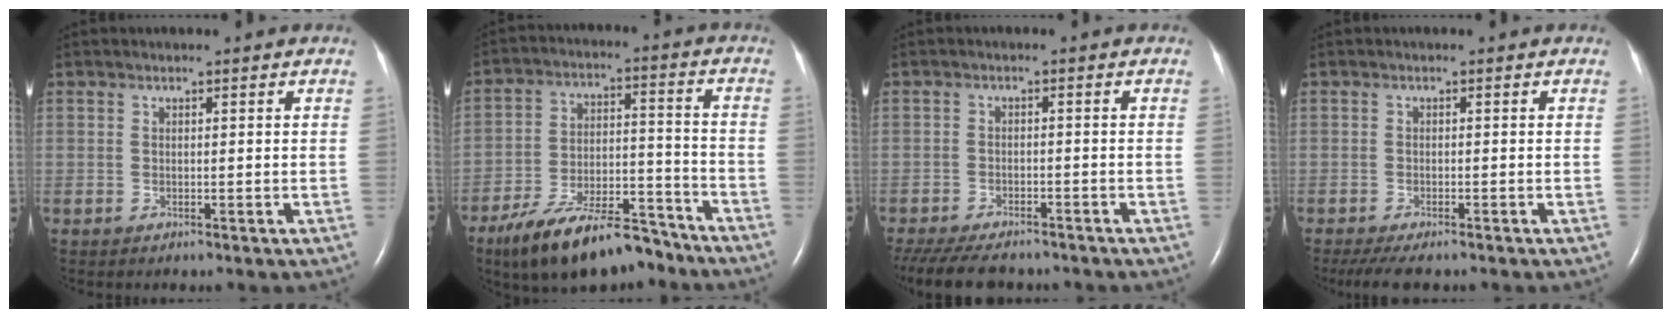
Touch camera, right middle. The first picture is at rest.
{"total": 15.9, "force": [-12.5, 5.1, 8.5], "torque": [-0.145, 0.013, -0.207]}
{"total": 12.1, "force": [-10.1, 4.0, 5.2], "torque": [-0.112, -0.015, -0.144]}
{"total": 5.4, "force": [-4.2, 1.4, 3.1], "torque": [-0.050, -0.013, -0.065]}